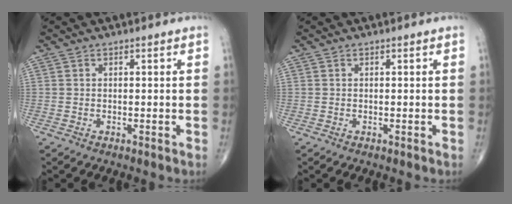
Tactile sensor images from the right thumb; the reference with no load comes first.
{"total": 0.0}